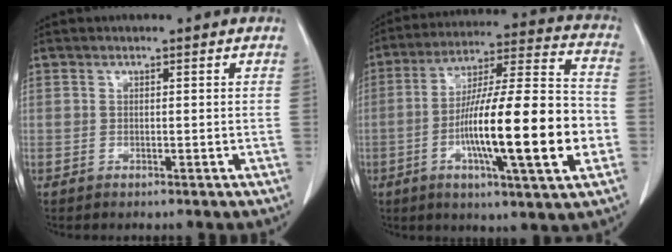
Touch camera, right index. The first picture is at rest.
{"total": 21.4, "force": [-4.9, 1.8, 20.7], "torque": [-0.333, 0.000, -0.078]}